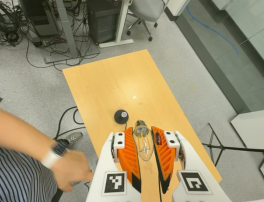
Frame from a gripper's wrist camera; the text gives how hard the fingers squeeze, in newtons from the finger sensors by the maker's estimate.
{"total": 22.0, "left": 25.2, "right": 18.7}